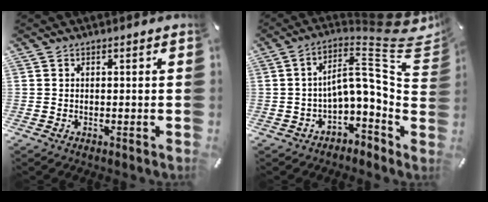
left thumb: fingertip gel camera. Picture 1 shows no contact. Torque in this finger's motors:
{"motor_torque": [0.99, 1.09, 0.57, -0.04, 0.16]}